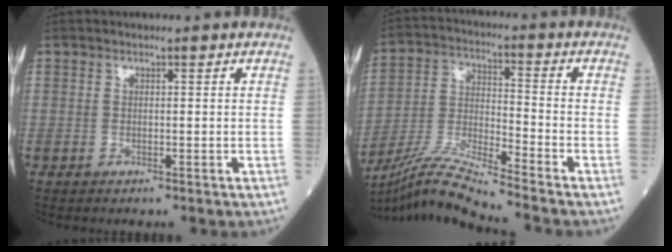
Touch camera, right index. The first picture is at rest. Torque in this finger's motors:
{"motor_torque": [-0.27, -0.23, 0.02, 0.01]}